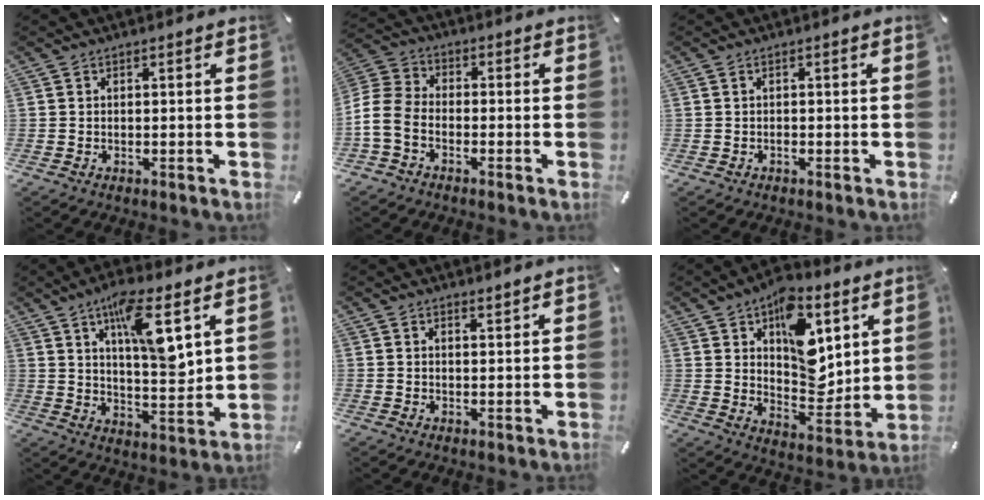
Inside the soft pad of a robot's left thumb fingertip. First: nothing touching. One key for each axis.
{"total": 7.5, "fx": -3.5, "fy": 5.0, "fz": 4.3, "tx": -0.104, "ty": 0.012, "tz": -0.067}
{"total": 0.7, "fx": -0.3, "fy": 0.3, "fz": 0.6, "tx": -0.014, "ty": -0.001, "tz": -0.006}
{"total": 13.4, "fx": 7.0, "fy": 3.5, "fz": 10.8, "tx": -0.179, "ty": -0.032, "tz": 0.116}
{"total": 1.3, "fx": 1.3, "fy": 0.1, "fz": 0.3, "tx": -0.007, "ty": -0.007, "tz": 0.025}
{"total": 15.9, "fx": 7.1, "fy": 9.7, "fz": 10.5, "tx": -0.128, "ty": -0.043, "tz": 0.125}